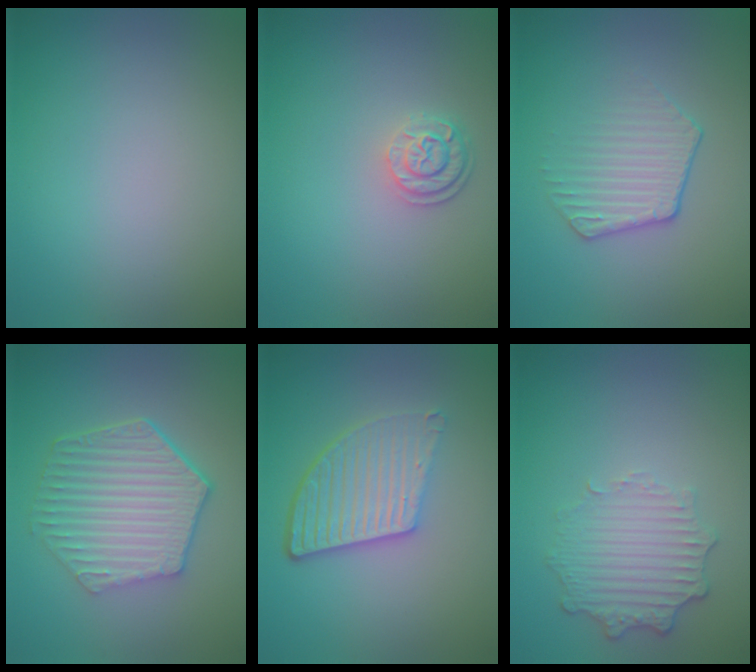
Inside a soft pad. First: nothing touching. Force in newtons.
{"total": 2.3, "press": 1.8, "slide": 1.4}
{"total": 2.3, "press": 1.8, "slide": 1.4}
{"total": 6.3, "press": 4.9, "slide": 3.9}
{"total": 5.1, "press": 3.7, "slide": 3.6}
{"total": 2.9, "press": 2.4, "slide": 1.6}